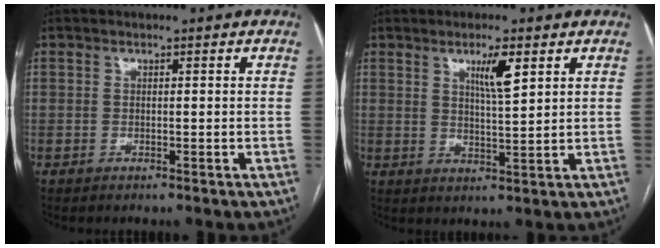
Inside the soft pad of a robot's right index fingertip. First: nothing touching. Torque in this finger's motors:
{"motor_torque": [0.14, 0.06, 0.09, 0.05]}